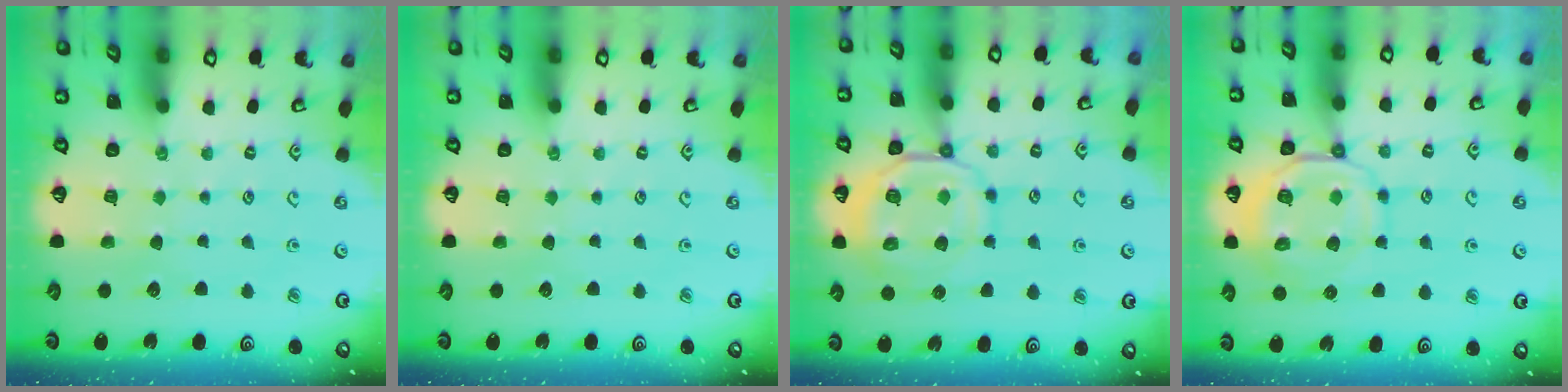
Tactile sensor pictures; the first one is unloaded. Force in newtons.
{"total": 0.0}
{"total": 12.2, "press": 12.1, "slide": 1.3}
{"total": 10.4, "press": 10.4, "slide": 1.2}